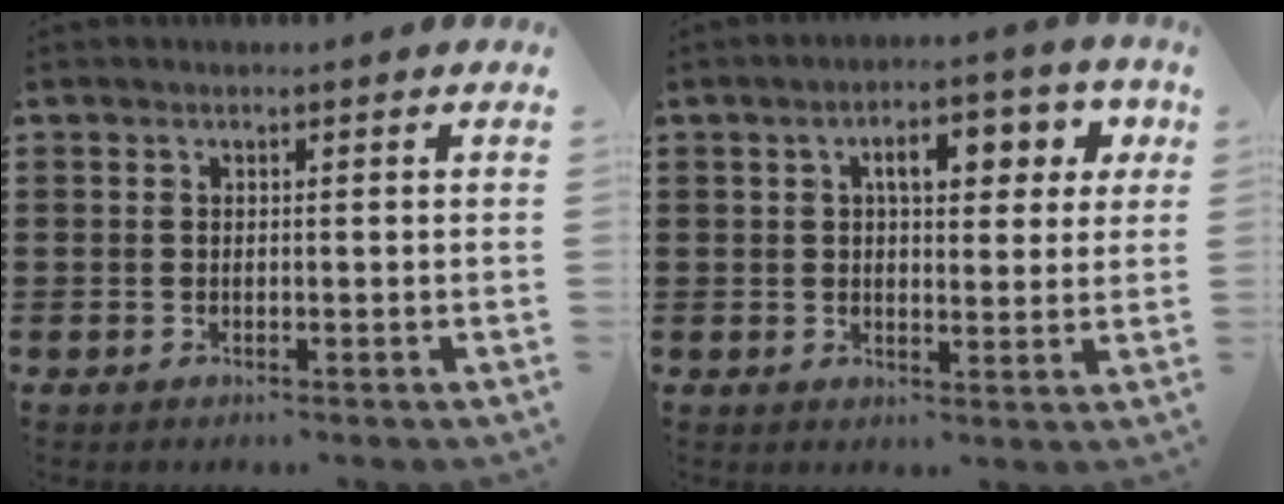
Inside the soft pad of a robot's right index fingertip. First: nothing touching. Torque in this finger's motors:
{"motor_torque": [0.72, -0.12, 0.30, 0.09]}